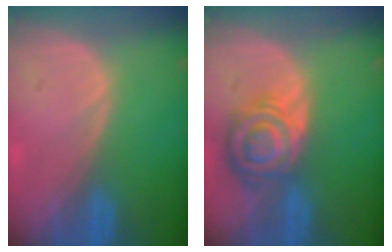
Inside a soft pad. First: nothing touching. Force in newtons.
{"total": 8.4, "press": 7.2, "slide": 4.2}